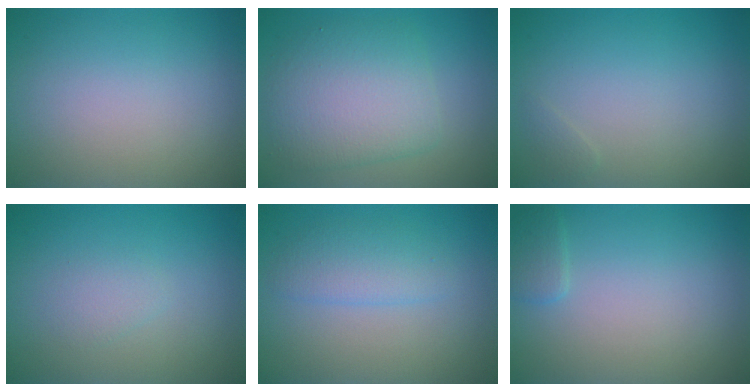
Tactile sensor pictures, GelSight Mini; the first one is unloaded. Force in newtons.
{"total": 6.1, "press": 6.1, "slide": 0.2}
{"total": 0.5, "press": 0.5, "slide": 0.0}
{"total": 1.1, "press": 1.1, "slide": 0.1}
{"total": 2.4, "press": 2.4, "slide": 0.1}
{"total": 1.2, "press": 1.2, "slide": 0.1}